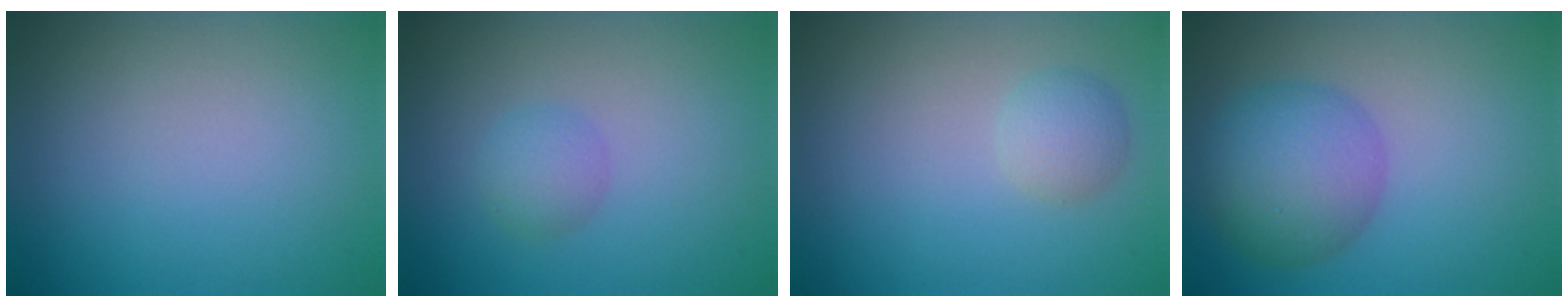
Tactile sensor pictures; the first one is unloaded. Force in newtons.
{"total": 1.7, "press": 1.7, "slide": 0.0}
{"total": 1.8, "press": 1.8, "slide": 0.1}
{"total": 6.1, "press": 6.1, "slide": 0.2}